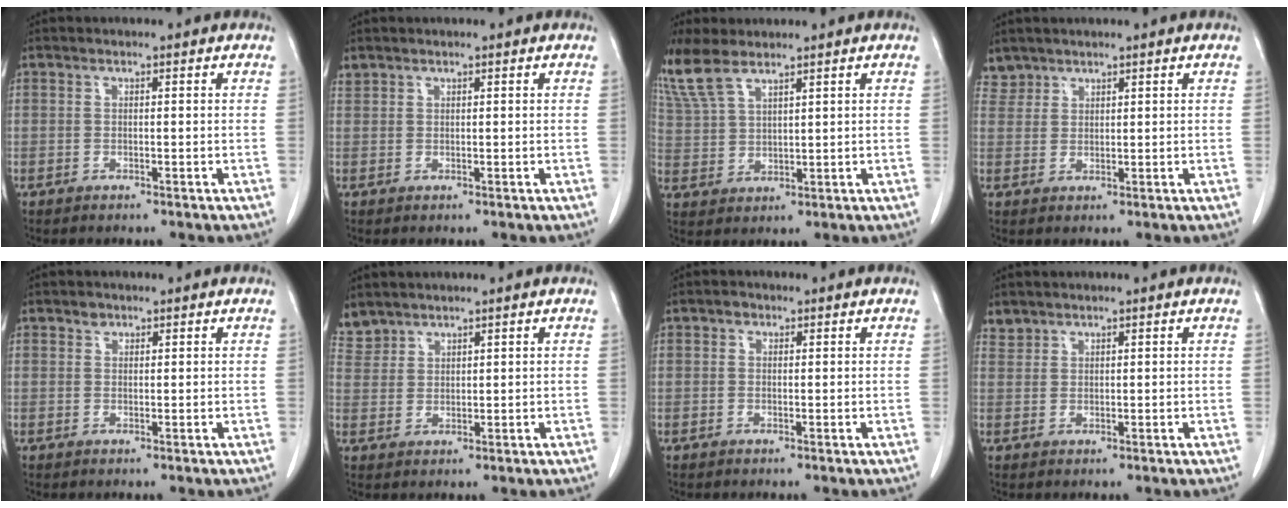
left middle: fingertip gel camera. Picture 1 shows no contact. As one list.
[{"total": 0.8, "force": [0.7, 0.3, -0.1], "torque": [0.000, 0.005, 0.015]}, {"total": 7.2, "force": [5.9, 1.8, 3.7], "torque": [-0.094, 0.011, 0.134]}, {"total": 2.4, "force": [2.1, 1.1, -0.5], "torque": [0.016, 0.007, 0.040]}, {"total": 1.0, "force": [0.7, 0.7, 0.1], "torque": [0.001, -0.003, 0.009]}, {"total": 3.5, "force": [3.3, 1.2, -0.2], "torque": [0.002, 0.010, 0.072]}, {"total": 1.0, "force": [0.5, 0.8, 0.3], "torque": [-0.003, 0.002, 0.006]}, {"total": 1.7, "force": [1.5, 0.7, -0.3], "torque": [0.007, 0.006, 0.030]}]